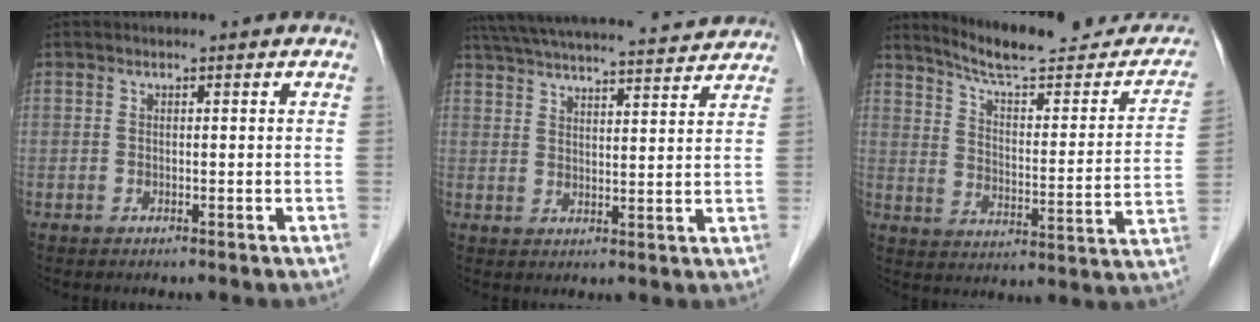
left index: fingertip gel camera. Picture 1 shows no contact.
{"total": 21.2, "force": [19.7, 1.8, 7.8], "torque": [-0.138, 0.024, 0.275]}
{"total": 19.4, "force": [17.6, 3.3, 7.5], "torque": [-0.095, -0.032, 0.235]}